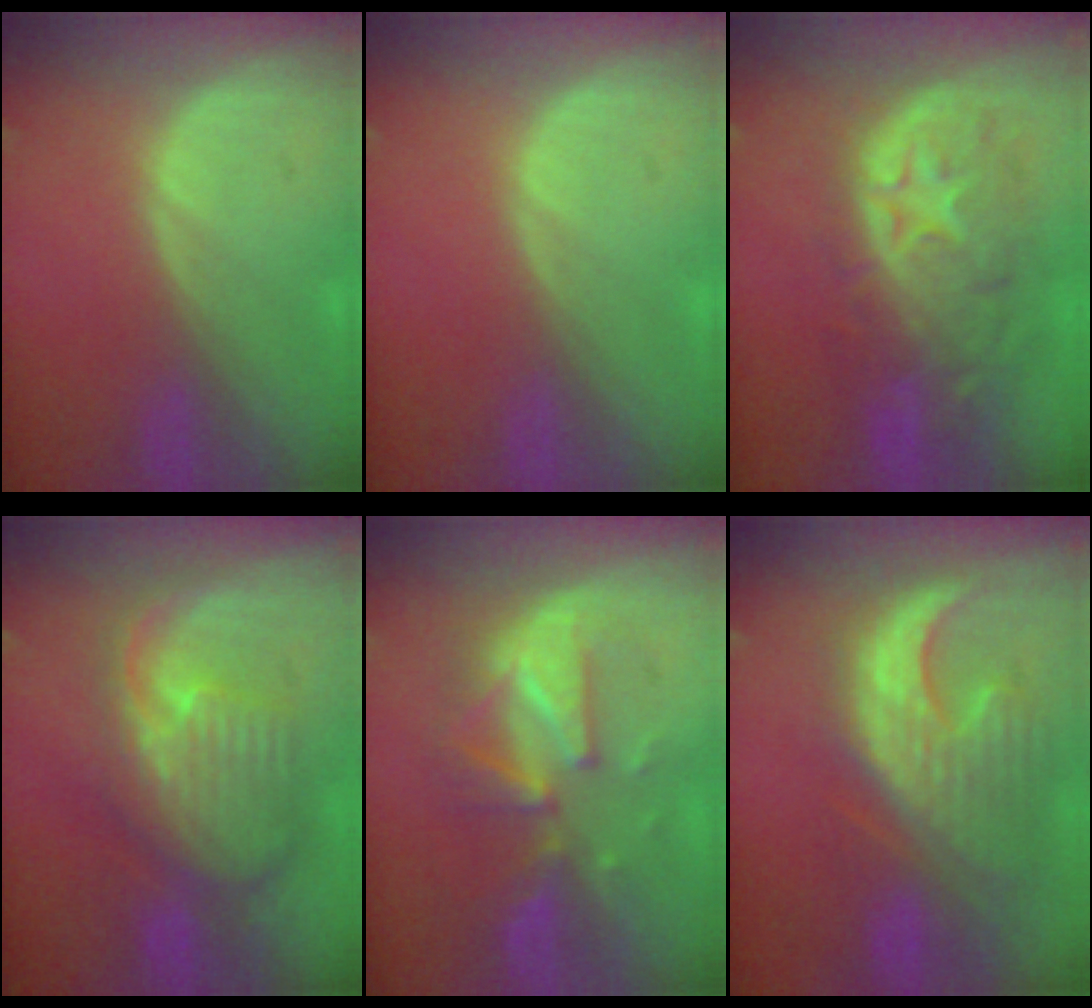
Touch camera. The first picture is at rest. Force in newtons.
{"total": 0.0}
{"total": 11.1, "press": 9.8, "slide": 5.2}
{"total": 10.7, "press": 9.5, "slide": 5.0}
{"total": 8.2, "press": 8.2, "slide": 0.3}
{"total": 12.9, "press": 11.2, "slide": 6.4}